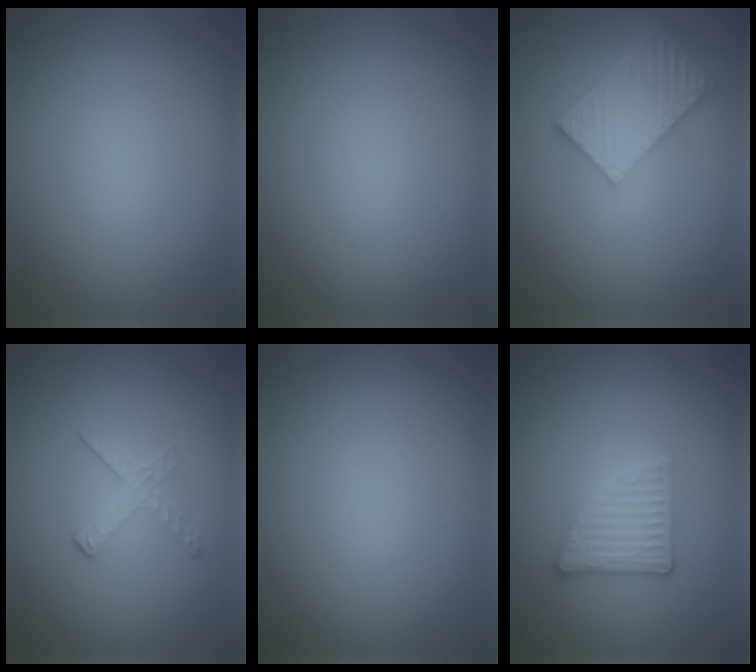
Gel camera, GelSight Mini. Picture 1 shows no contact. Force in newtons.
{"total": 0.0}
{"total": 5.5, "press": 4.2, "slide": 3.7}
{"total": 1.9, "press": 1.1, "slide": 1.6}
{"total": 0.0}
{"total": 2.8, "press": 2.7, "slide": 0.8}